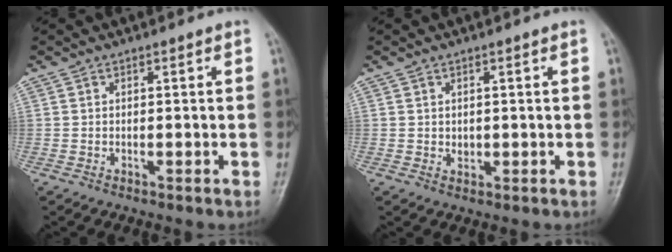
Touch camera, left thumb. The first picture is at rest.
{"total": 1.5, "force": [0.3, 1.2, 0.8], "torque": [-0.008, -0.002, 0.008]}